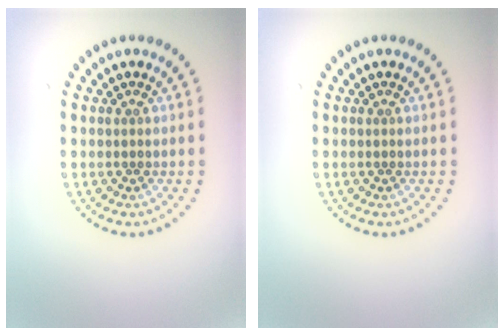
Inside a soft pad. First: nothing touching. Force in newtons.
{"total": 0.0}